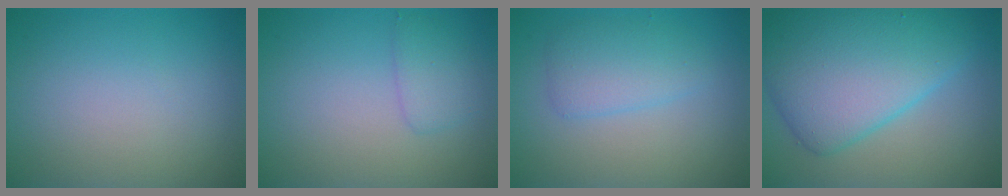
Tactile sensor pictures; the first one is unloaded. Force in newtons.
{"total": 1.7, "press": 1.7, "slide": 0.1}
{"total": 2.8, "press": 2.8, "slide": 0.1}
{"total": 9.4, "press": 9.4, "slide": 0.1}